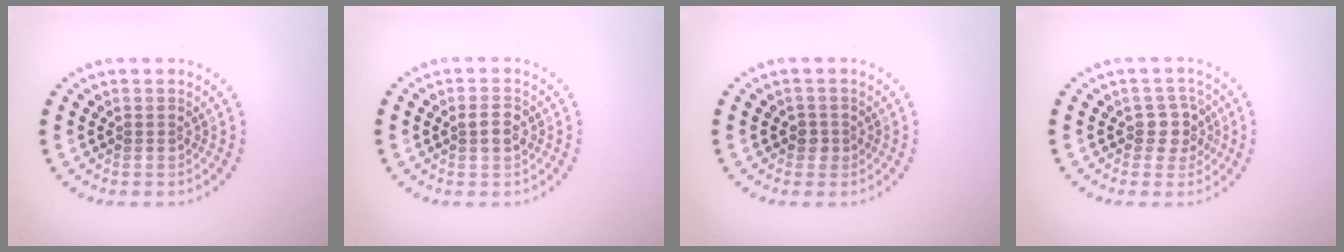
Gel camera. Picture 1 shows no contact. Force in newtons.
{"total": 1.7, "press": 1.7, "slide": 0.1}
{"total": 1.2, "press": 1.0, "slide": 0.8}
{"total": 2.4, "press": 2.0, "slide": 1.3}